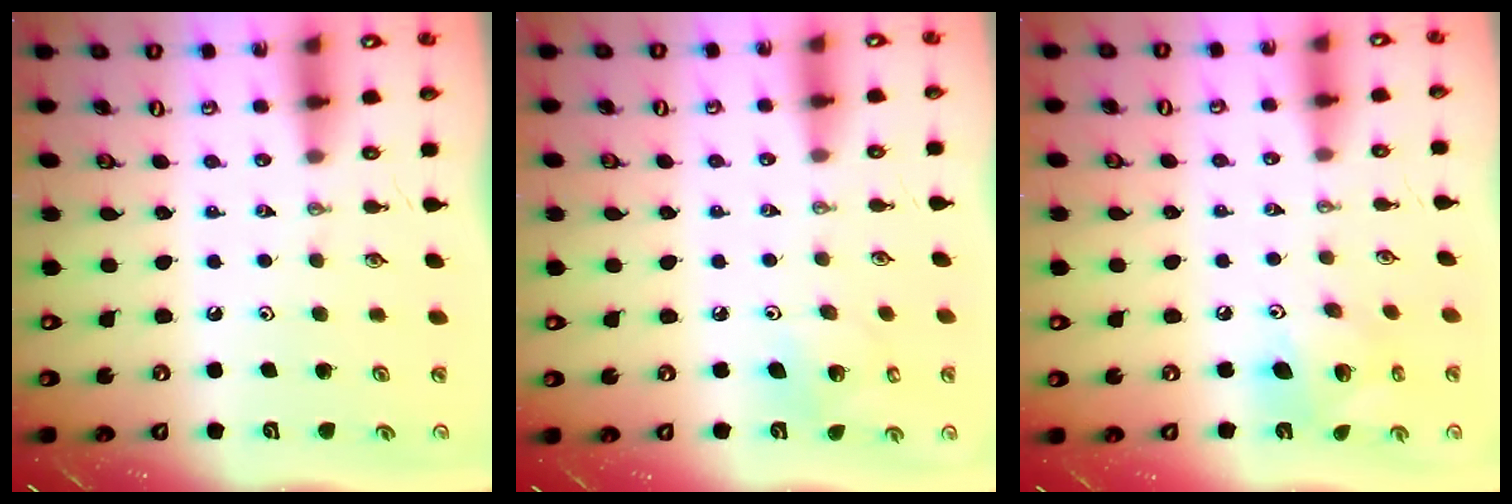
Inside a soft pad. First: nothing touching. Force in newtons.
{"total": 5.5, "press": 5.5, "slide": 0.3}
{"total": 11.5, "press": 11.5, "slide": 1.1}